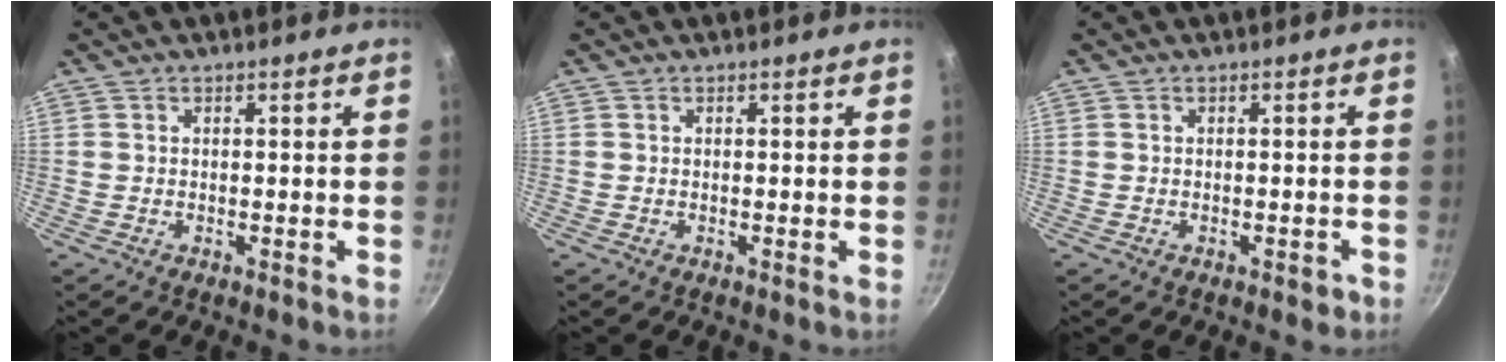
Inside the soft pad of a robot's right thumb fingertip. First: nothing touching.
{"total": 0.0}
{"total": 1.4, "force": [-0.7, 0.7, 0.9], "torque": [-0.001, 0.011, -0.004]}